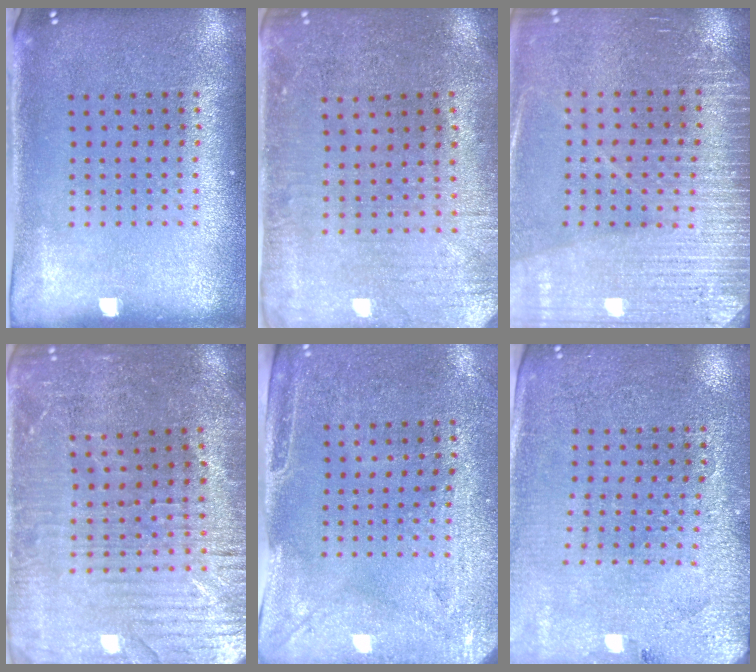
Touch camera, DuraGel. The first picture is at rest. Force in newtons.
{"total": 0.5, "press": 0.3, "slide": 0.5}
{"total": 3.2, "press": 3.2, "slide": 0.2}
{"total": 3.3, "press": 3.2, "slide": 0.7}
{"total": 3.0, "press": 2.4, "slide": 1.7}
{"total": 2.8, "press": 2.8, "slide": 0.5}